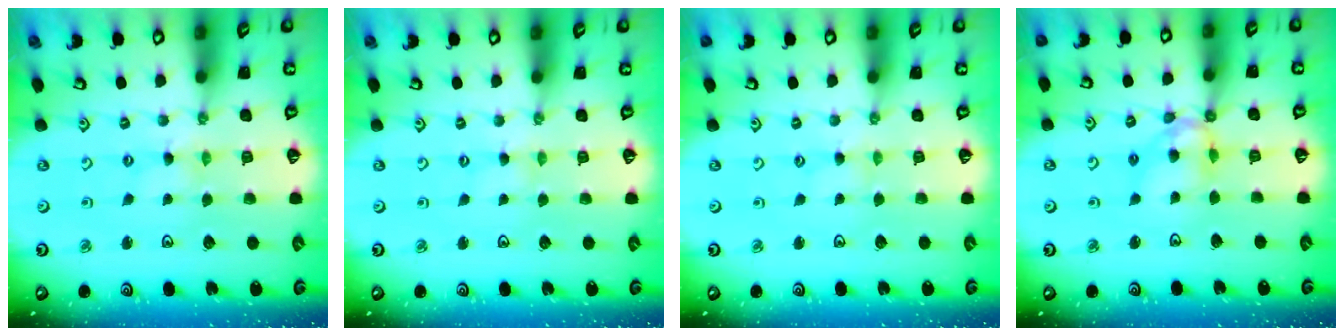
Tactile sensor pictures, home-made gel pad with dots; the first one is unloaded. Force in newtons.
{"total": 0.5, "press": 0.5, "slide": 0.1}
{"total": 1.1, "press": 1.1, "slide": 0.2}
{"total": 9.8, "press": 9.7, "slide": 1.2}